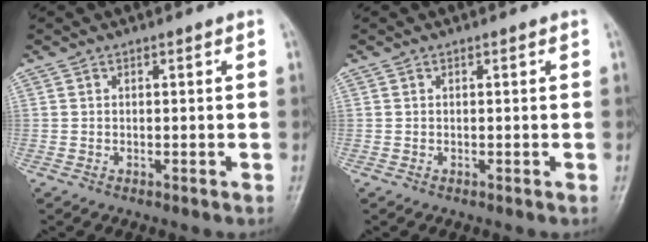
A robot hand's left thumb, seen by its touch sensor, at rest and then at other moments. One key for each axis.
{"total": 0.0}